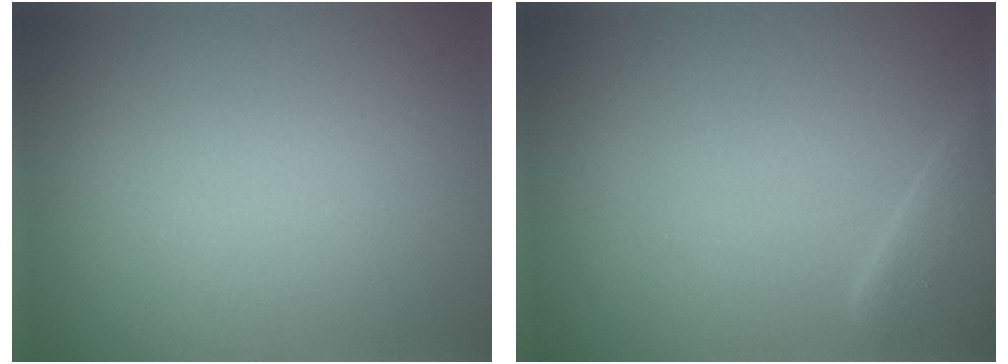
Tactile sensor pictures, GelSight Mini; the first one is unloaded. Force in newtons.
{"total": 2.6, "press": 2.6, "slide": 0.2}